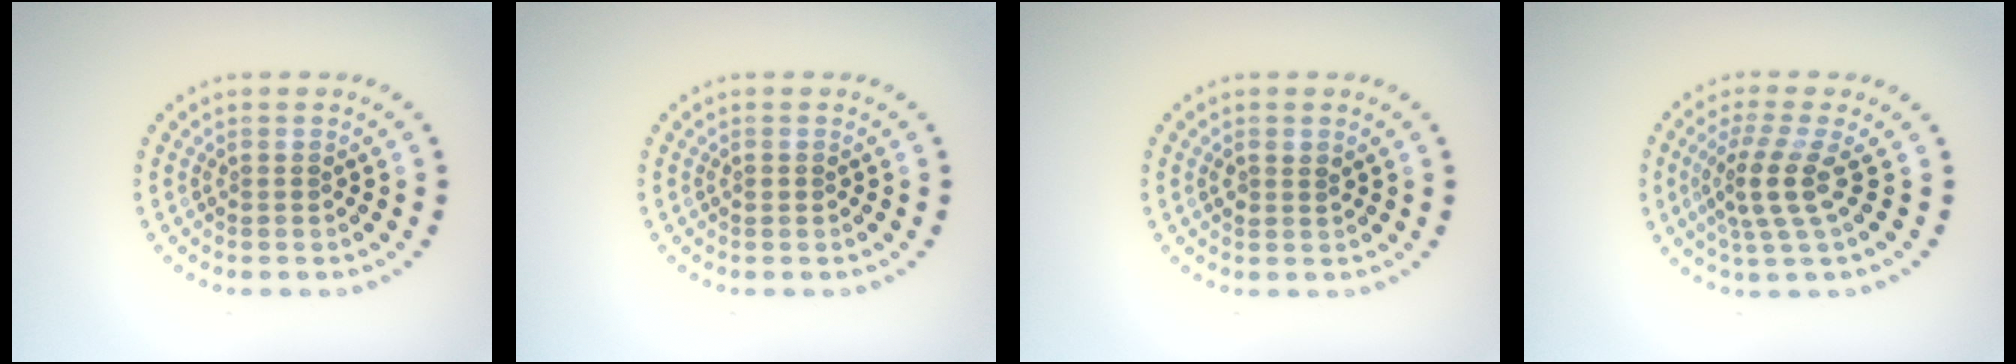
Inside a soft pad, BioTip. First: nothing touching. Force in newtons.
{"total": 0.6, "press": 0.6, "slide": 0.1}
{"total": 1.1, "press": 1.0, "slide": 0.4}
{"total": 3.8, "press": 2.8, "slide": 2.5}